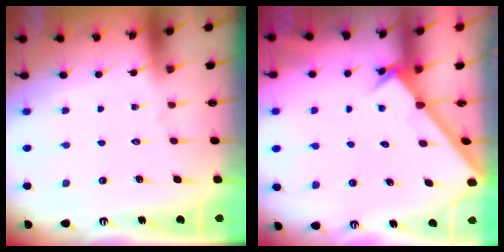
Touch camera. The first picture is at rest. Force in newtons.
{"total": 1.9, "press": 1.9, "slide": 0.2}